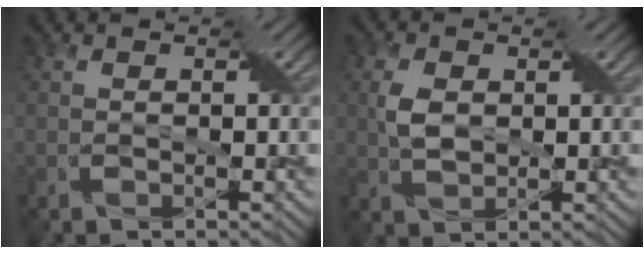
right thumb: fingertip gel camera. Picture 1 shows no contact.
{"total": 3.4, "force": [0.5, 2.4, 2.4], "torque": [-0.058, 0.002, 0.010]}